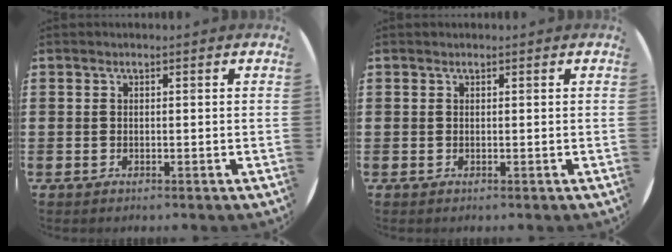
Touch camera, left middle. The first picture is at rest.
{"total": 0.0}